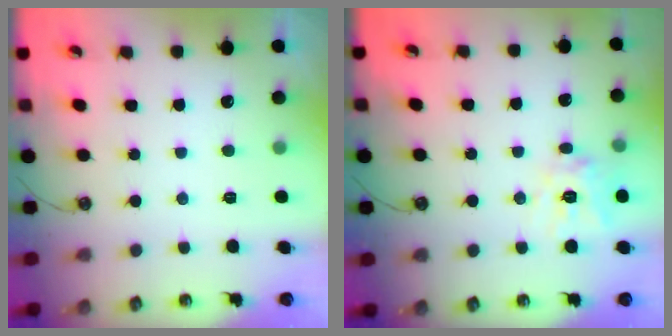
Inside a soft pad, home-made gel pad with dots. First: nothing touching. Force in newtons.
{"total": 11.4, "press": 11.3, "slide": 1.3}